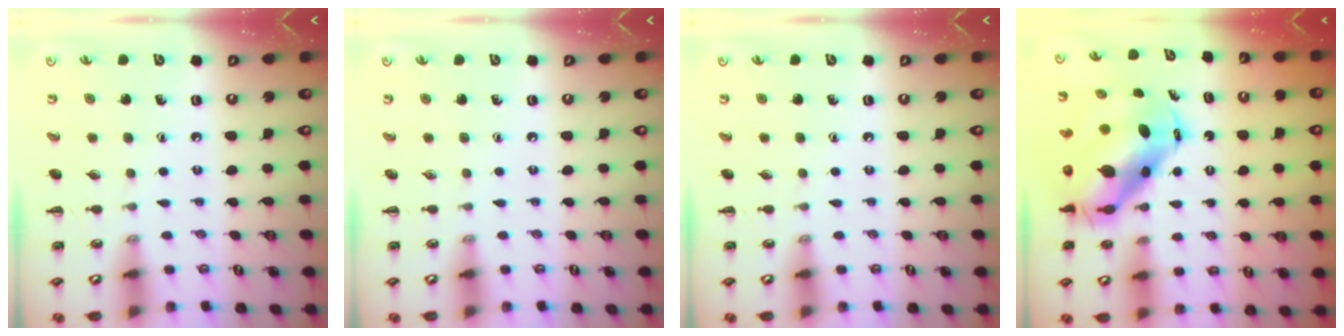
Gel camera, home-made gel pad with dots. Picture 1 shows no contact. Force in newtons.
{"total": 0.0}
{"total": 0.0}
{"total": 10.2, "press": 9.9, "slide": 2.5}